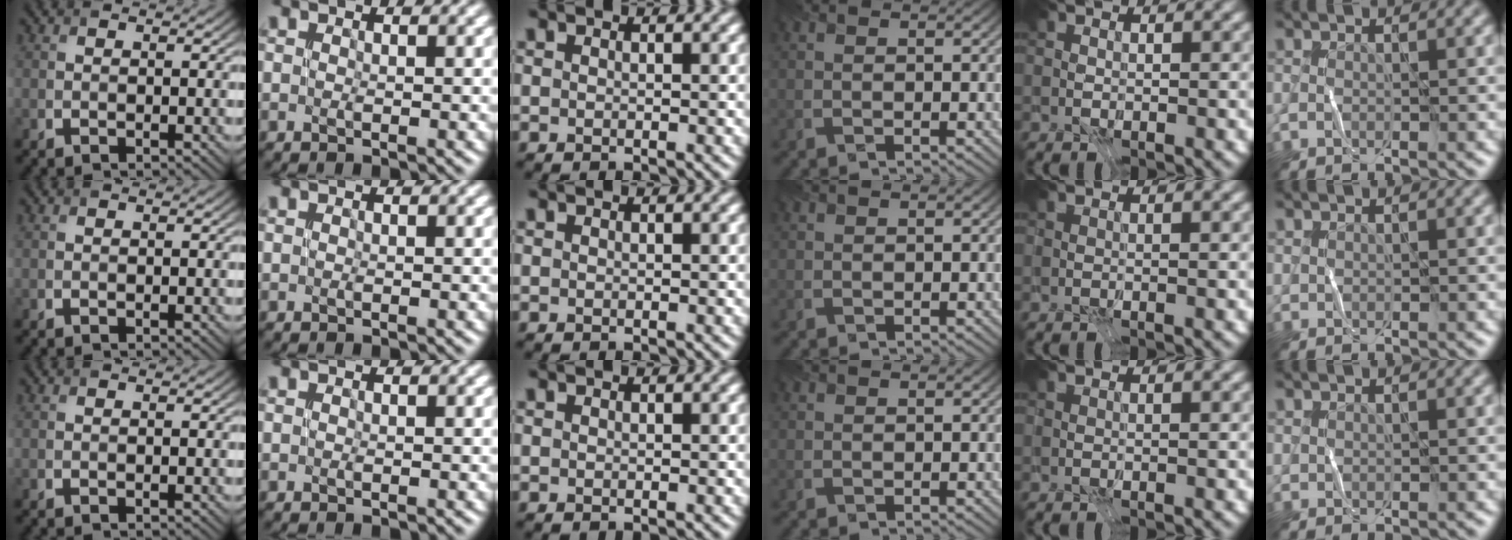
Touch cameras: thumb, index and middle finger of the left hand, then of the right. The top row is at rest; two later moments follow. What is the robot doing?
{"motion": "fold", "object": "receipt paper"}